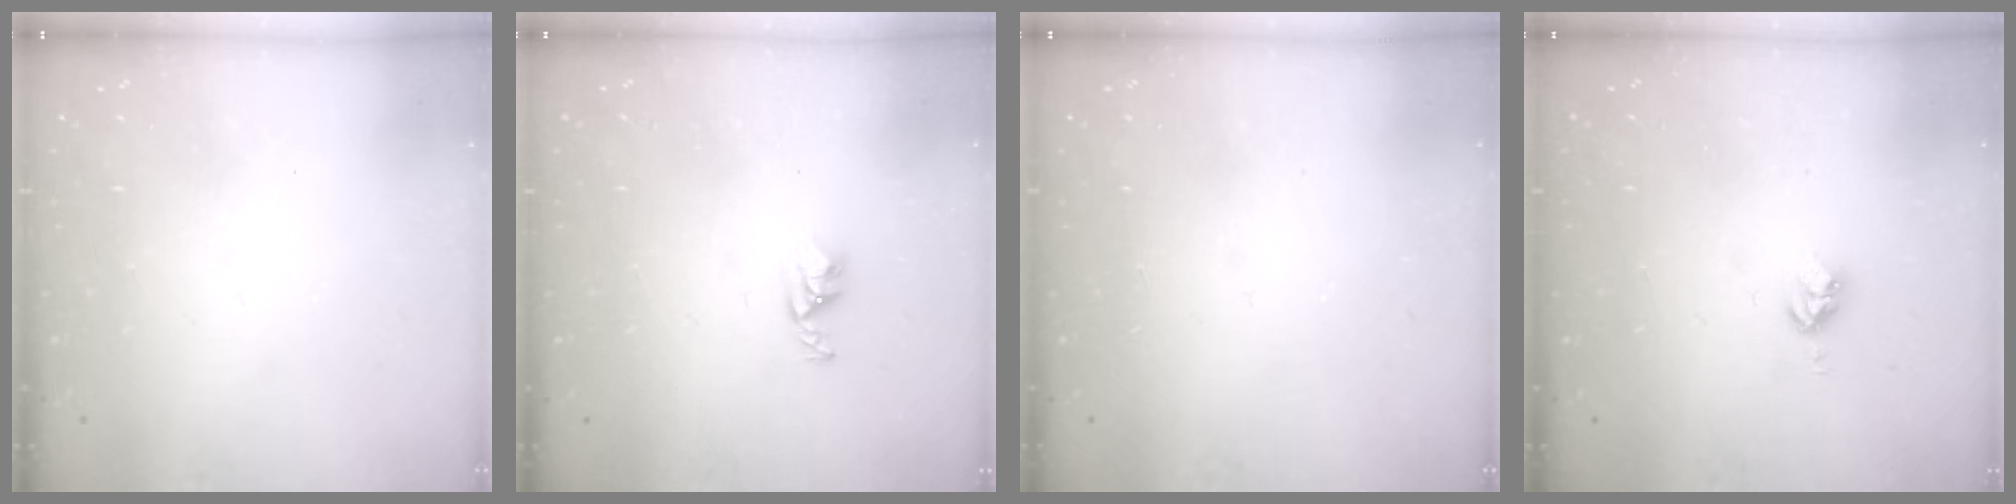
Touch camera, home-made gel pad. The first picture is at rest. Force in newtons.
{"total": 3.7, "press": 3.6, "slide": 0.6}
{"total": 1.7, "press": 1.7, "slide": 0.2}
{"total": 3.7, "press": 3.7, "slide": 0.5}